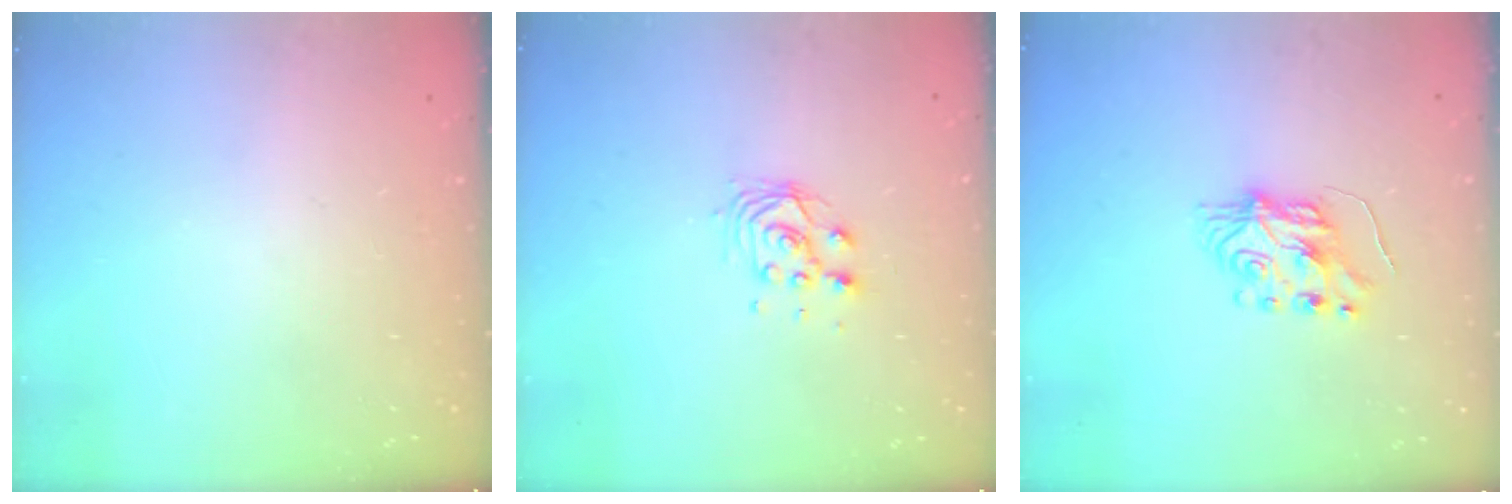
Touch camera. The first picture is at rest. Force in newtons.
{"total": 5.9, "press": 5.9, "slide": 0.2}
{"total": 7.1, "press": 7.1, "slide": 0.8}